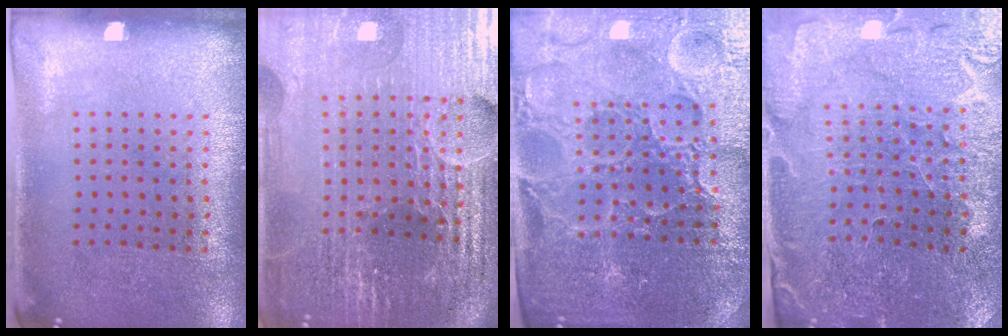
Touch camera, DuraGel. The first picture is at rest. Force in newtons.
{"total": 6.7, "press": 5.9, "slide": 3.1}
{"total": 5.2, "press": 4.9, "slide": 1.8}
{"total": 1.8, "press": 1.8, "slide": 0.2}